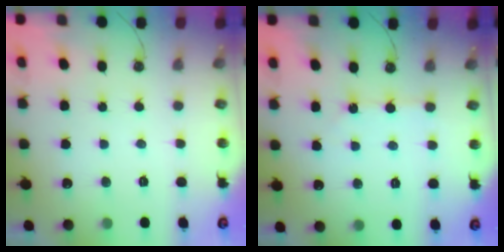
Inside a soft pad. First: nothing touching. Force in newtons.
{"total": 1.8, "press": 1.7, "slide": 0.4}